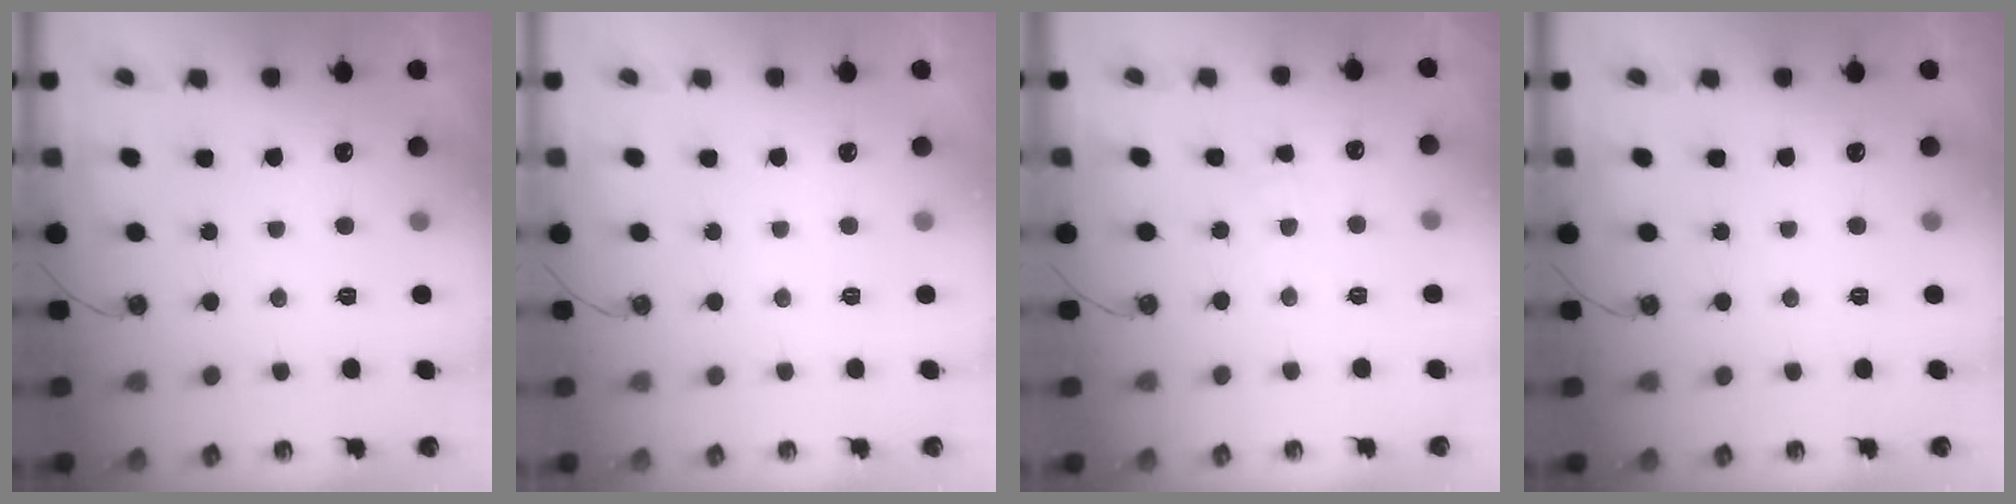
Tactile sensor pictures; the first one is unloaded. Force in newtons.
{"total": 0.0}
{"total": 4.6, "press": 4.6, "slide": 0.6}
{"total": 0.0}